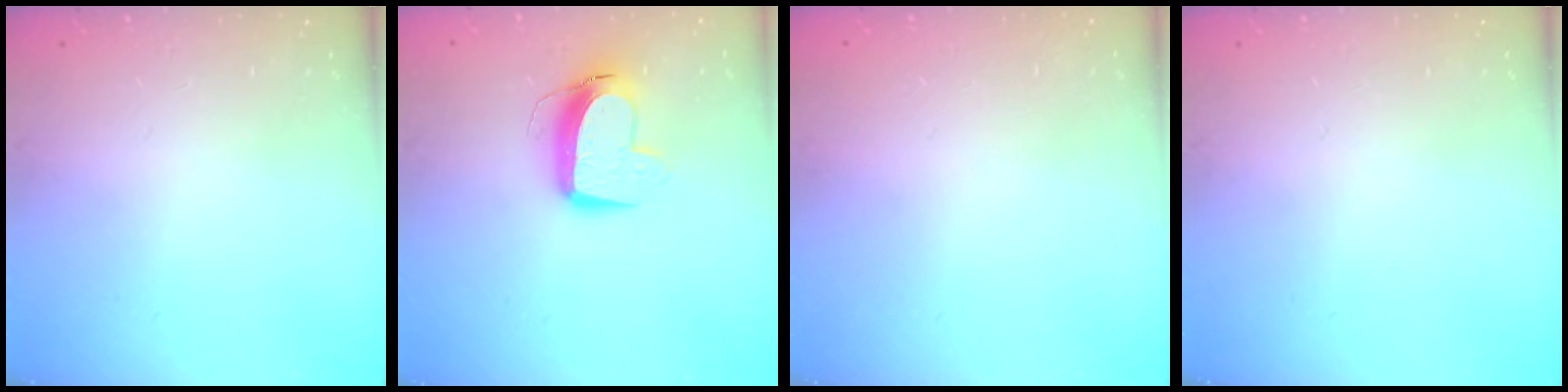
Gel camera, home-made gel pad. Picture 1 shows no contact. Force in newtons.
{"total": 11.1, "press": 11.0, "slide": 1.3}
{"total": 0.0}
{"total": 0.0}